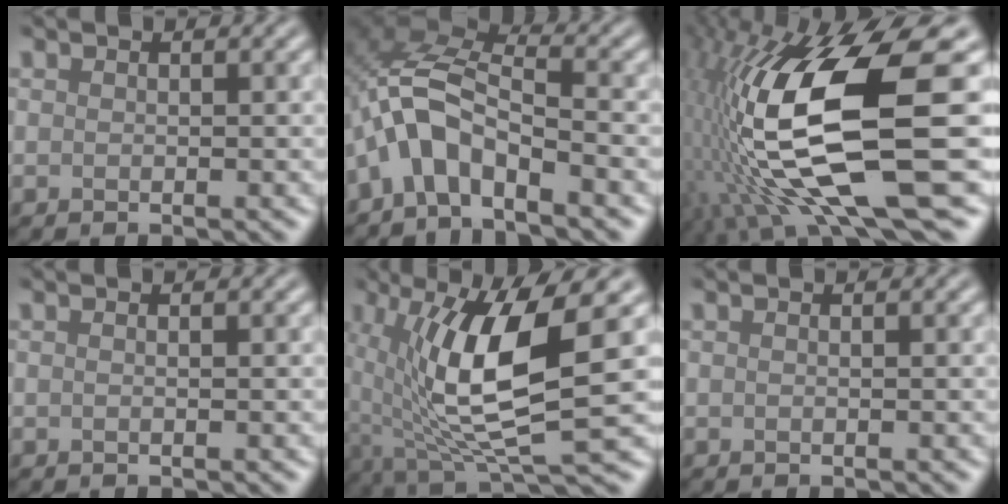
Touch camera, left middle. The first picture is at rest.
{"total": 5.8, "force": [-3.1, 2.4, 4.3], "torque": [-0.082, 0.018, -0.068]}
{"total": 16.2, "force": [0.3, 6.1, 15.0], "torque": [-0.304, -0.019, 0.023]}
{"total": 1.3, "force": [0.2, 0.7, 1.0], "torque": [0.002, -0.002, -0.017]}
{"total": 10.8, "force": [1.0, 3.0, 10.3], "torque": [-0.194, -0.007, 0.026]}
{"total": 1.0, "force": [0.1, 0.5, 0.8], "torque": [0.001, -0.005, -0.013]}